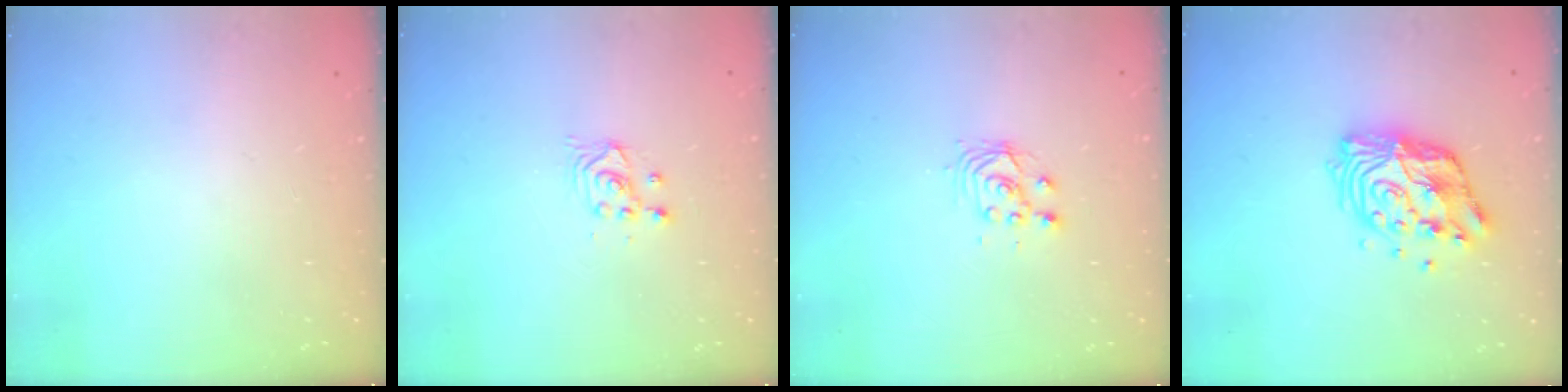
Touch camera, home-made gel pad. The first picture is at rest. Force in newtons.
{"total": 2.4, "press": 2.4, "slide": 0.2}
{"total": 3.6, "press": 3.6, "slide": 0.3}
{"total": 13.3, "press": 13.2, "slide": 1.1}